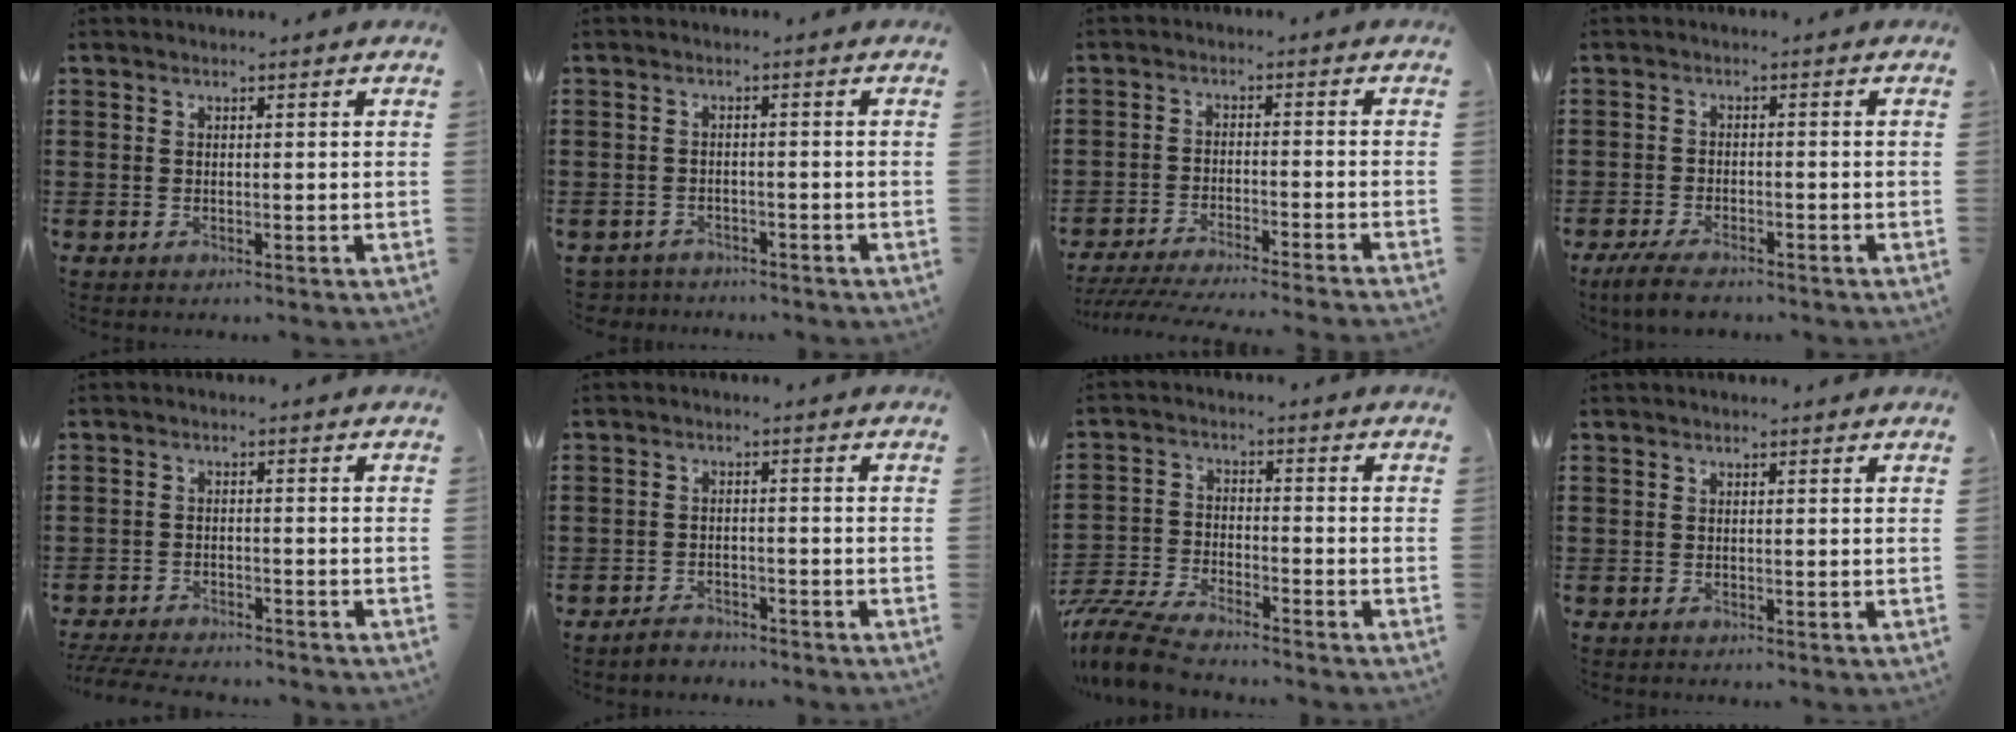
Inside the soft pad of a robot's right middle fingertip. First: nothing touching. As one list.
[{"total": 2.1, "force": [-2.0, 0.4, -0.3], "torque": [-0.003, 0.000, -0.047]}, {"total": 4.0, "force": [-3.8, -0.3, 1.2], "torque": [-0.026, -0.009, -0.079]}, {"total": 3.6, "force": [-3.0, 0.8, 1.7], "torque": [-0.044, -0.003, -0.062]}, {"total": 3.6, "force": [-3.5, 0.4, 0.7], "torque": [-0.026, -0.005, -0.077]}, {"total": 2.2, "force": [-2.2, 0.5, 0.1], "torque": [-0.008, 0.003, -0.046]}, {"total": 7.2, "force": [-6.7, 0.8, 2.4], "torque": [-0.072, -0.002, -0.138]}, {"total": 0.0}]